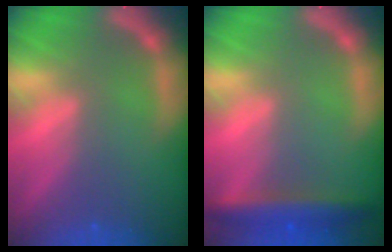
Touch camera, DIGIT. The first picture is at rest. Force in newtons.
{"total": 4.4}